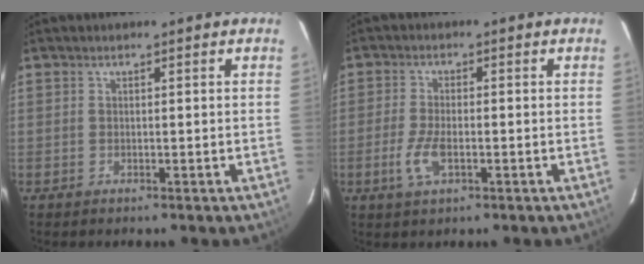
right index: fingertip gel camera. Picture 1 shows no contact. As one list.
[{"total": 5.2, "force": [-2.0, 2.0, 4.4], "torque": [-0.102, -0.005, -0.038]}]